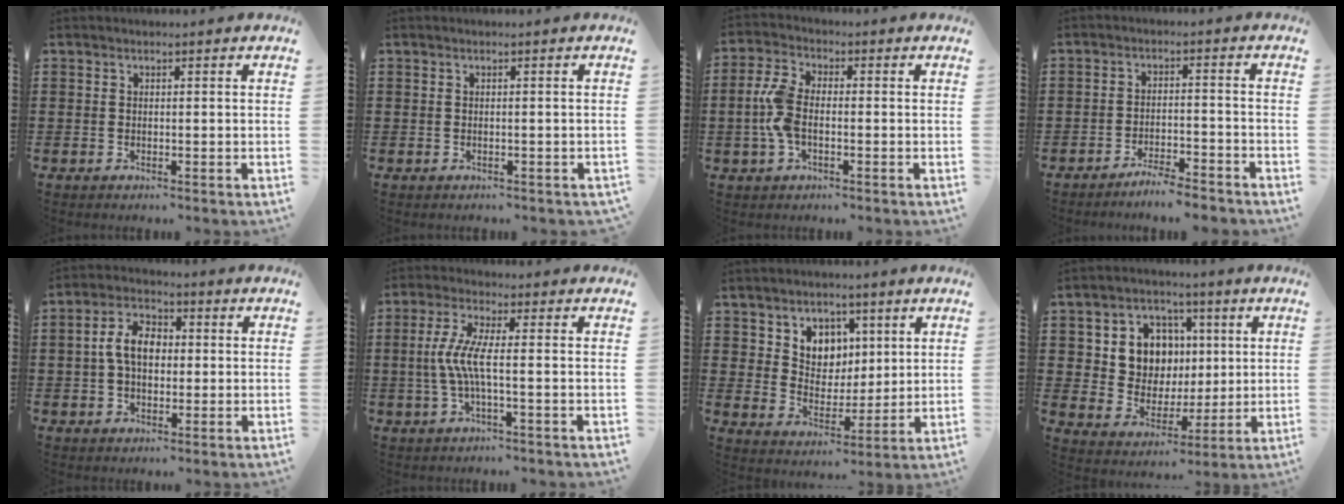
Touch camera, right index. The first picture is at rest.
{"total": 0.0}
{"total": 6.6, "force": [-0.8, 3.6, 5.5], "torque": [-0.141, -0.004, -0.023]}
{"total": 3.9, "force": [-3.8, -0.1, 0.8], "torque": [-0.016, 0.002, -0.077]}
{"total": 6.3, "force": [0.2, 3.9, 5.0], "torque": [-0.115, 0.011, -0.003]}
{"total": 5.8, "force": [-0.8, 0.6, 5.7], "torque": [-0.139, -0.015, -0.029]}
{"total": 5.6, "force": [3.0, 4.8, 0.6], "torque": [-0.035, -0.004, 0.052]}
{"total": 8.7, "force": [2.4, 7.6, 3.6], "torque": [-0.092, 0.009, 0.045]}